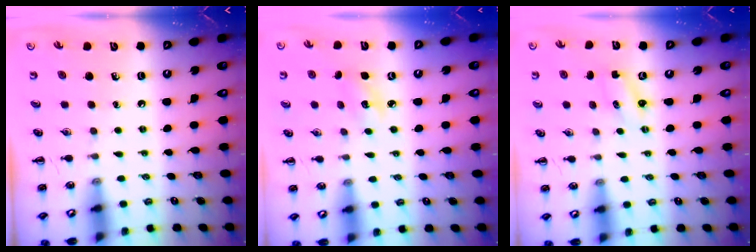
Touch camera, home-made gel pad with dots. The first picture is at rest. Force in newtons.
{"total": 4.4, "press": 4.3, "slide": 1.1}
{"total": 2.1, "press": 2.0, "slide": 0.6}